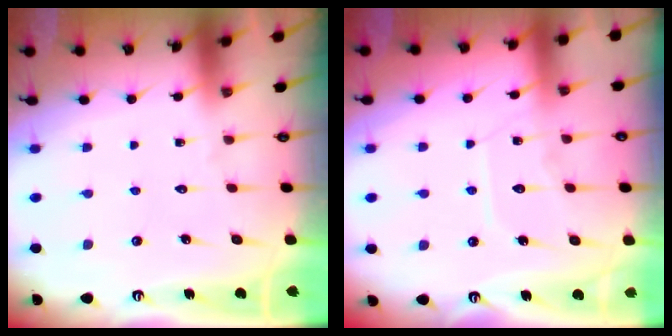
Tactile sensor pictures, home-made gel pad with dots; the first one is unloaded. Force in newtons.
{"total": 7.4, "press": 7.3, "slide": 0.8}